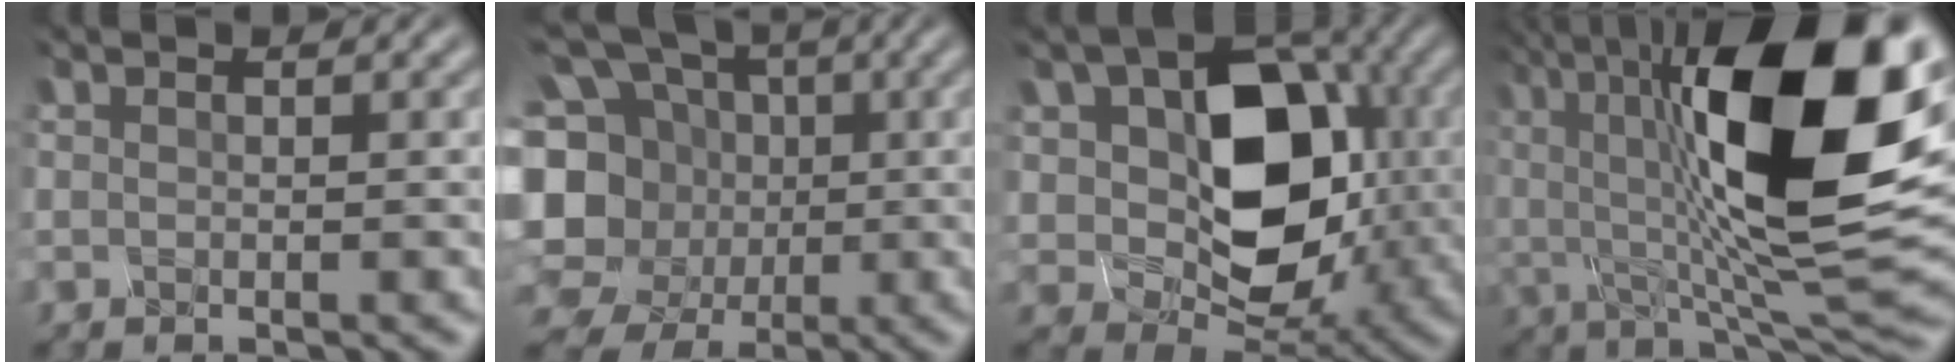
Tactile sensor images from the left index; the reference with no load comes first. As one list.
[{"total": 13.6, "force": [-2.3, 12.1, 5.7], "torque": [-0.153, 0.016, -0.064]}, {"total": 11.8, "force": [0.6, 8.1, 8.6], "torque": [-0.129, -0.002, 0.004]}, {"total": 17.2, "force": [3.1, 6.5, 15.6], "torque": [-0.242, 0.001, 0.034]}]